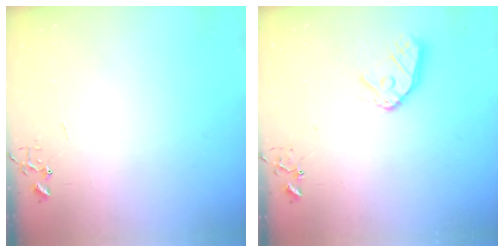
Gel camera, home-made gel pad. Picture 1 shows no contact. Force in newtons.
{"total": 11.3, "press": 11.2, "slide": 1.3}